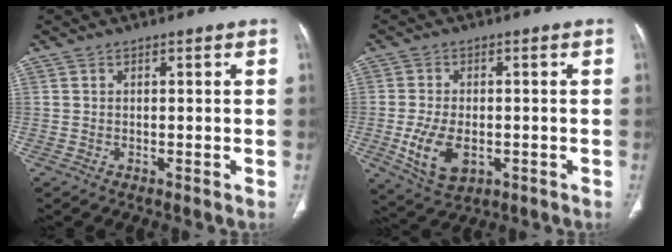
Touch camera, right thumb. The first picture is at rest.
{"total": 8.9, "force": [-2.2, 5.3, 6.8], "torque": [-0.125, -0.004, -0.027]}